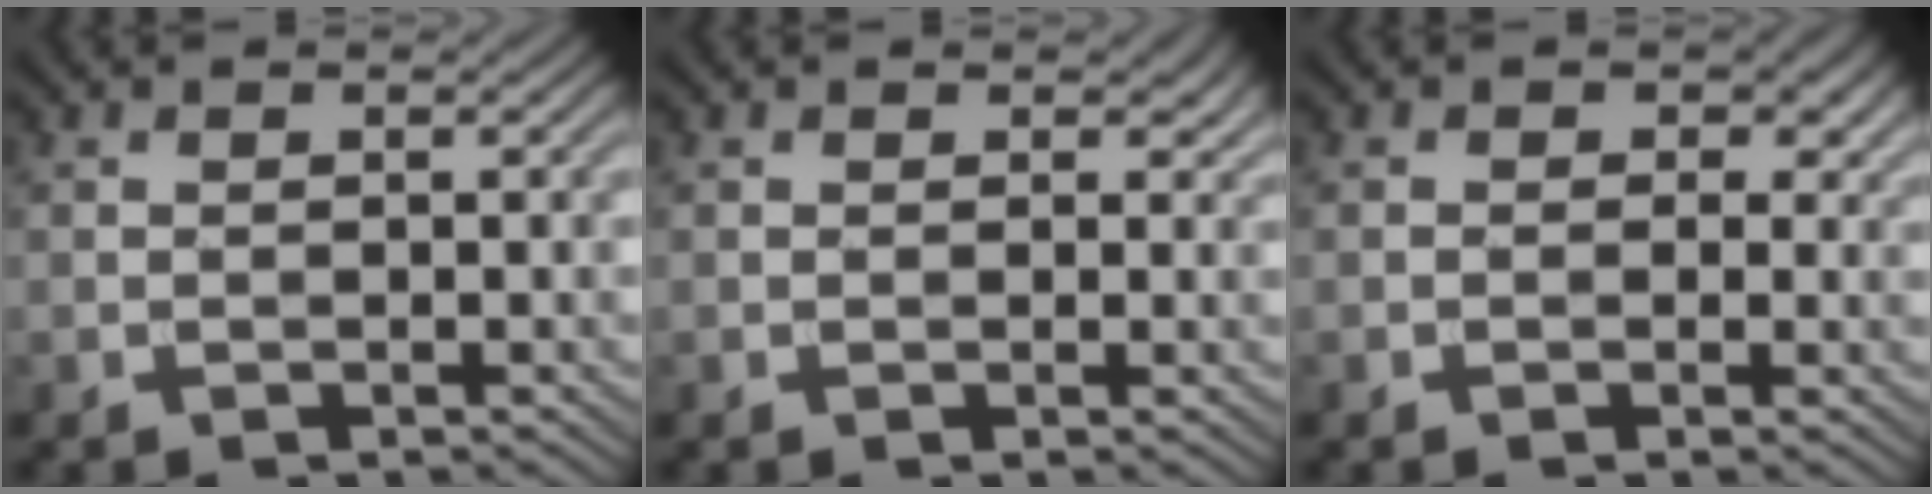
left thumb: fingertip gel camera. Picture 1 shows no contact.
{"total": 1.3, "force": [0.7, 0.8, 0.6], "torque": [-0.011, -0.005, 0.012]}
{"total": 2.3, "force": [0.5, 1.7, 1.4], "torque": [-0.024, -0.007, 0.004]}